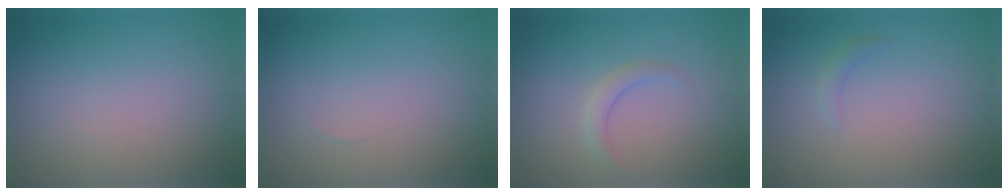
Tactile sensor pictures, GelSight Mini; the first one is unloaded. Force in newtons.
{"total": 0.0}
{"total": 1.4, "press": 1.4, "slide": 0.0}
{"total": 0.9, "press": 0.9, "slide": 0.1}